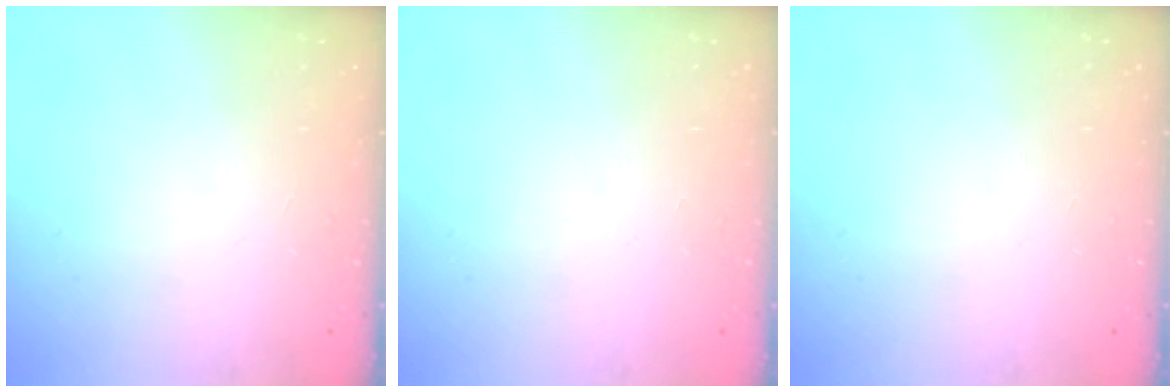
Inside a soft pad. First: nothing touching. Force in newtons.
{"total": 0.0}
{"total": 0.0}